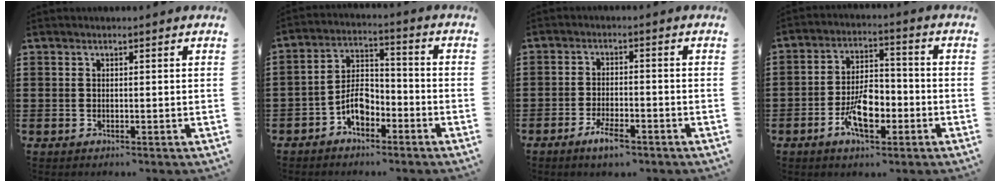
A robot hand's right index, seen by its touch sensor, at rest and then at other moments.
{"total": 6.3, "force": [-3.5, 3.4, 3.9], "torque": [-0.079, 0.014, -0.068]}
{"total": 4.1, "force": [-2.8, 1.0, 2.9], "torque": [-0.062, -0.003, -0.052]}
{"total": 8.4, "force": [-3.5, 4.1, 6.5], "torque": [-0.122, -0.001, -0.064]}